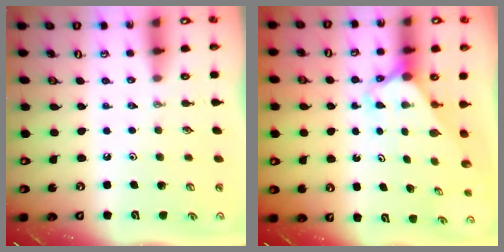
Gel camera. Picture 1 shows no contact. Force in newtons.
{"total": 2.5, "press": 2.5, "slide": 0.1}